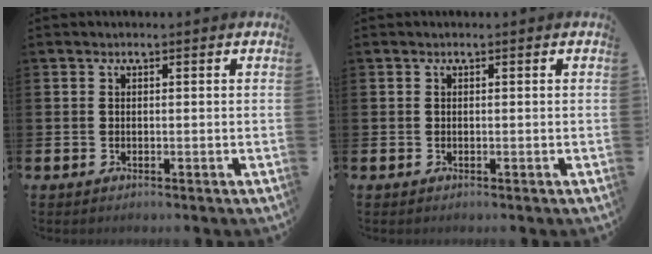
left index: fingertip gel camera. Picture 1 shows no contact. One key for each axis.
{"total": 0.0}